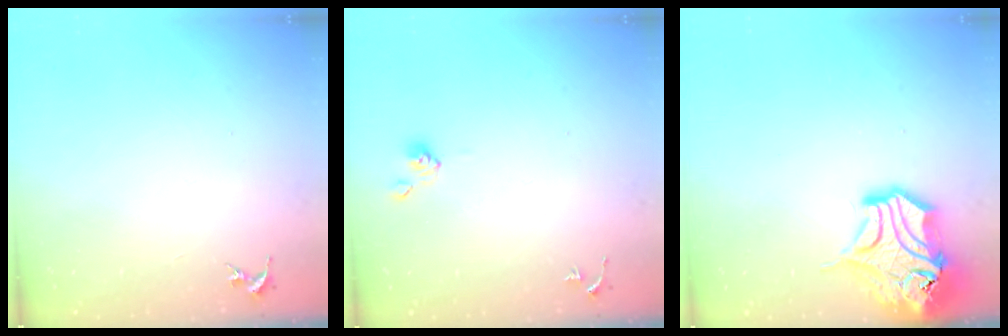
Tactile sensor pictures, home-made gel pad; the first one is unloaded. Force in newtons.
{"total": 4.6, "press": 4.6, "slide": 0.7}
{"total": 16.7, "press": 16.5, "slide": 2.5}